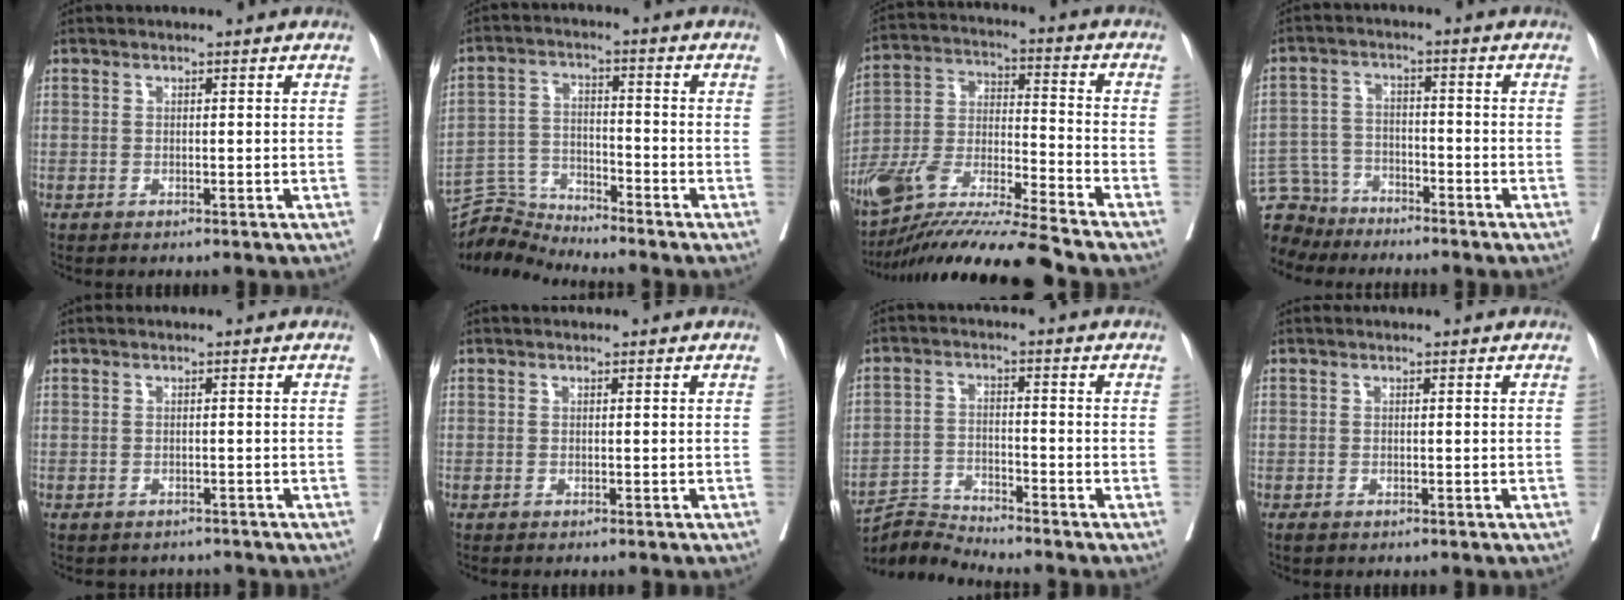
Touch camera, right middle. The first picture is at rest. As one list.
[{"total": 6.2, "force": [-5.9, -1.0, -1.5], "torque": [0.016, 0.004, -0.112]}, {"total": 17.1, "force": [-14.7, -0.8, 8.7], "torque": [-0.182, -0.016, -0.271]}, {"total": 7.5, "force": [-6.8, 3.2, -0.6], "torque": [0.008, 0.010, -0.128]}, {"total": 2.6, "force": [-2.3, 1.2, 0.1], "torque": [-0.001, 0.003, -0.029]}, {"total": 0.0}, {"total": 5.5, "force": [-5.0, -1.8, -1.3], "torque": [0.010, -0.008, -0.094]}, {"total": 0.6, "force": [-0.4, 0.3, 0.3], "torque": [-0.004, 0.000, -0.003]}]